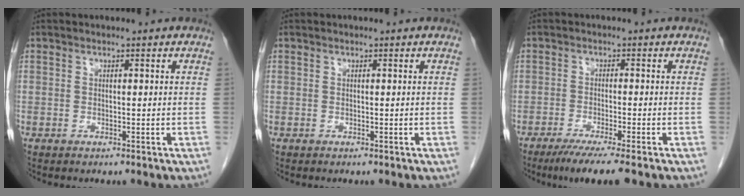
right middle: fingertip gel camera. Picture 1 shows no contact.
{"total": 0.0}
{"total": 6.2, "force": [-4.5, -0.3, 4.3], "torque": [-0.066, -0.016, -0.074]}